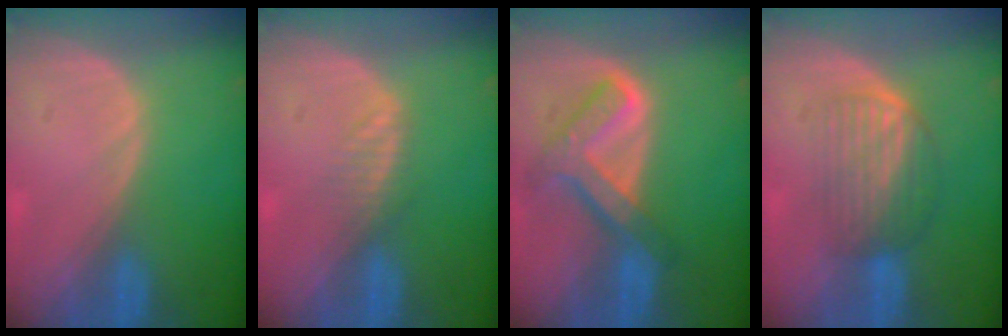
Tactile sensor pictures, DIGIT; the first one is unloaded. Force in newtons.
{"total": 2.0, "press": 2.0, "slide": 0.2}
{"total": 7.7, "press": 6.5, "slide": 4.2}
{"total": 6.0, "press": 5.8, "slide": 1.6}